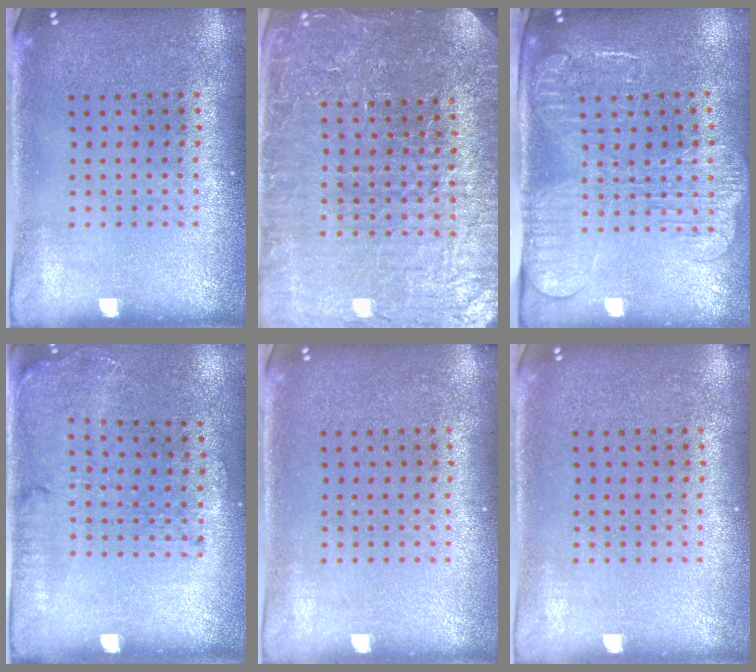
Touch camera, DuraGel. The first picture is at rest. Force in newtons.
{"total": 5.1, "press": 4.6, "slide": 2.0}
{"total": 2.5, "press": 2.0, "slide": 1.4}
{"total": 1.7, "press": 1.2, "slide": 1.2}
{"total": 0.0}
{"total": 0.0}